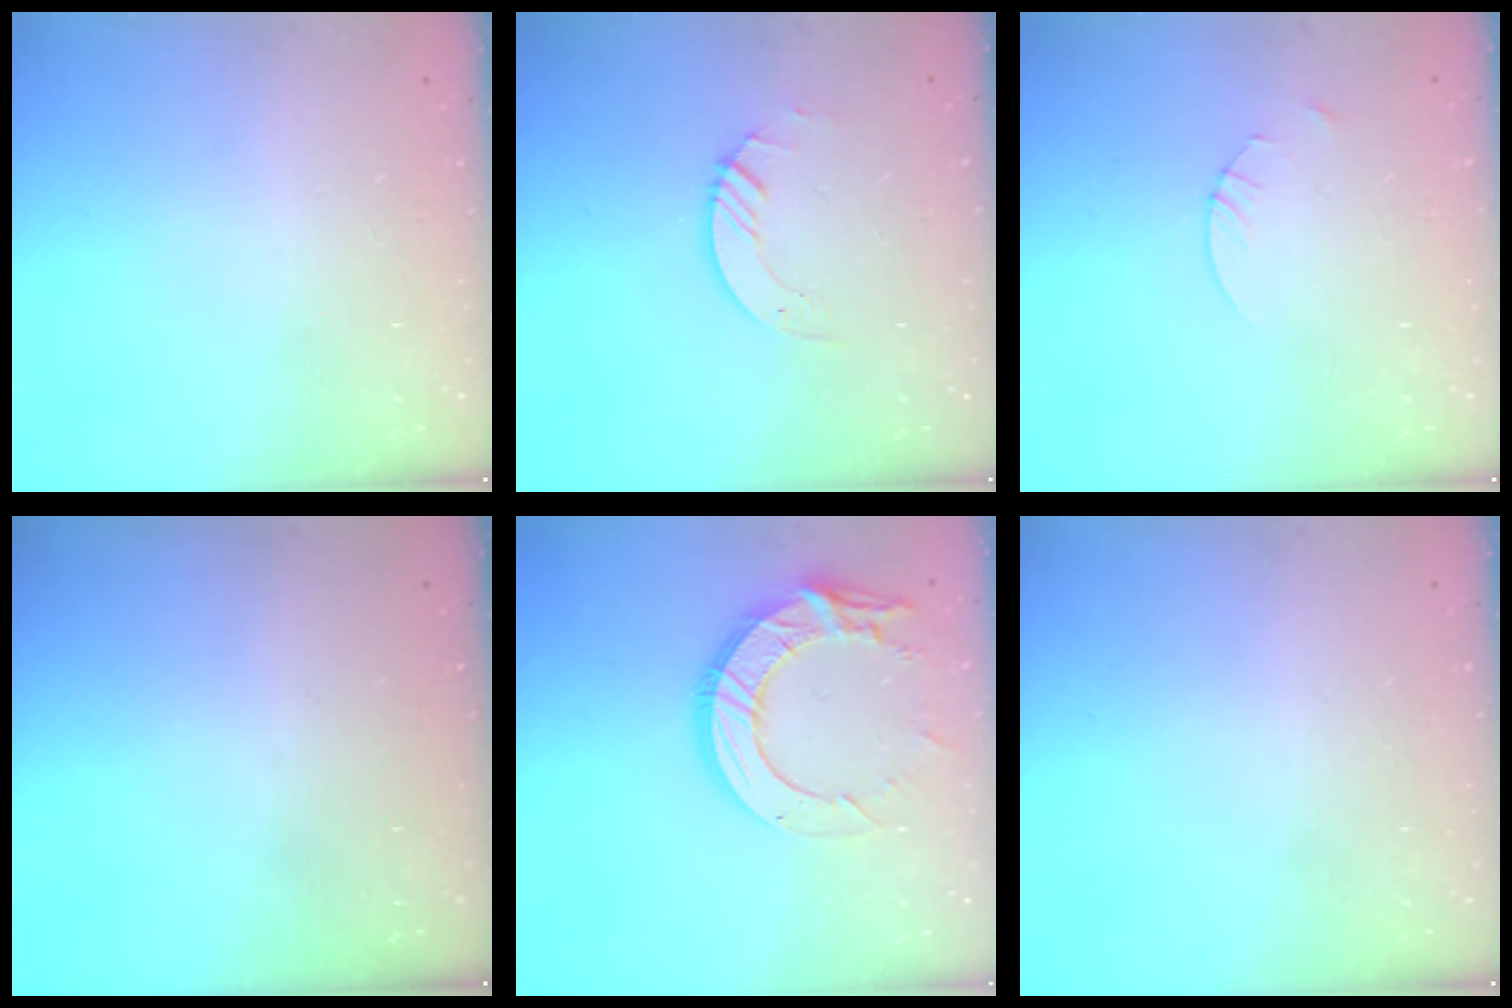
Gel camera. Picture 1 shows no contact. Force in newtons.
{"total": 3.7, "press": 3.7, "slide": 0.4}
{"total": 1.4, "press": 1.4, "slide": 0.2}
{"total": 0.0}
{"total": 14.7, "press": 14.6, "slide": 1.4}
{"total": 0.0}